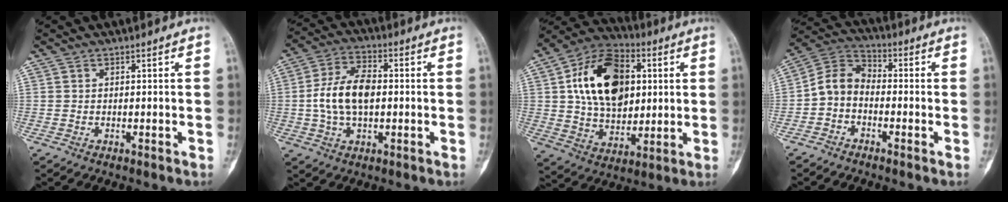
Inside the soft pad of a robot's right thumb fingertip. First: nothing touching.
{"total": 11.0, "force": [-0.2, 6.2, 9.1], "torque": [-0.173, 0.018, -0.006]}
{"total": 20.3, "force": [4.3, 13.4, 14.6], "torque": [-0.212, 0.002, 0.075]}
{"total": 7.1, "force": [-1.9, 5.2, 4.4], "torque": [-0.073, 0.037, -0.055]}